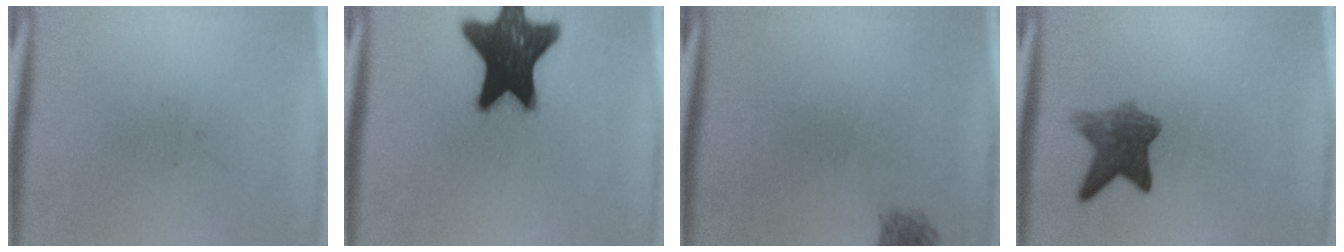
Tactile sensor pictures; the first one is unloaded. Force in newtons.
{"total": 19.6}
{"total": 1.8}
{"total": 6.1}